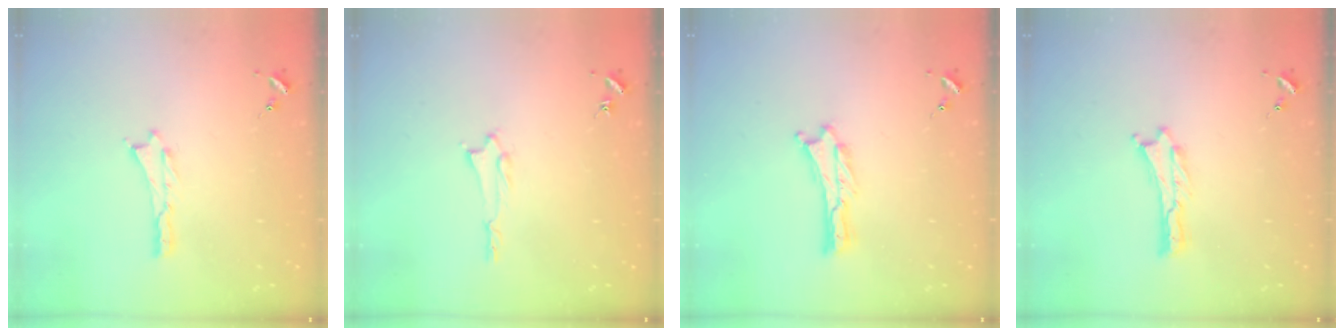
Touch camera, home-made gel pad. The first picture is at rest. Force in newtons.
{"total": 1.2, "press": 1.2, "slide": 0.1}
{"total": 0.0}
{"total": 0.0}